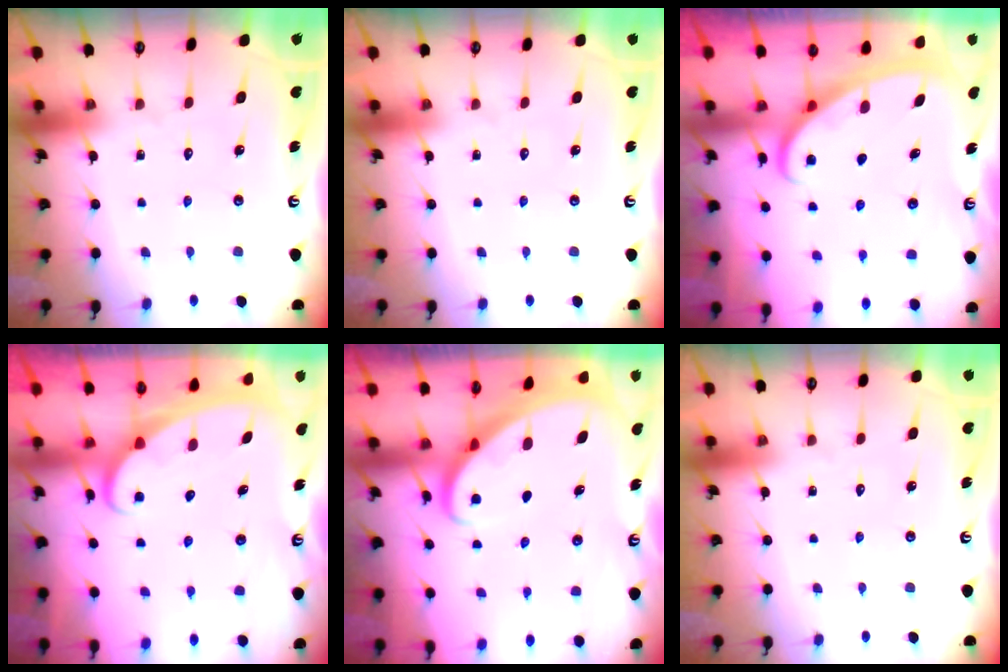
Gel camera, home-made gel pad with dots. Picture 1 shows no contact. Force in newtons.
{"total": 0.0}
{"total": 2.7, "press": 2.7, "slide": 0.3}
{"total": 2.4, "press": 2.4, "slide": 0.3}
{"total": 2.6, "press": 2.6, "slide": 0.3}
{"total": 0.0}